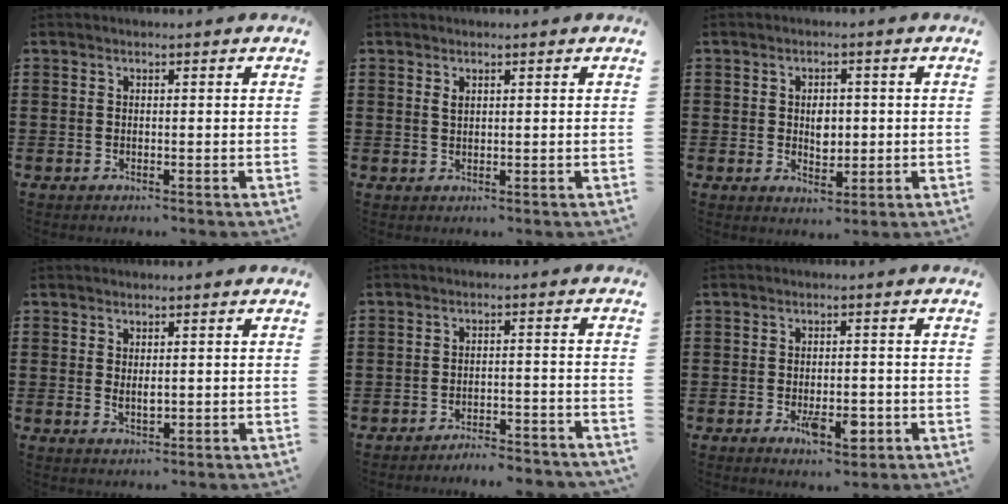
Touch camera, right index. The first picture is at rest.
{"total": 1.0, "force": [0.5, 0.5, 0.7], "torque": [-0.016, 0.003, 0.009]}
{"total": 3.6, "force": [0.0, 2.5, 2.6], "torque": [-0.038, 0.001, -0.005]}
{"total": 1.8, "force": [0.4, 0.7, 1.6], "torque": [-0.023, -0.001, 0.005]}
{"total": 3.6, "force": [-3.6, 0.0, 0.4], "torque": [-0.011, 0.001, -0.076]}
{"total": 6.1, "force": [-2.2, 2.7, 5.0], "torque": [-0.082, 0.000, -0.037]}